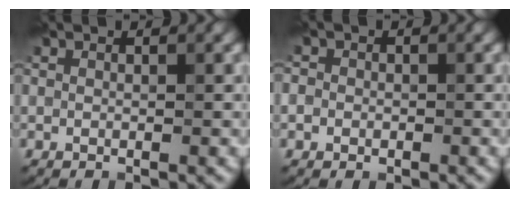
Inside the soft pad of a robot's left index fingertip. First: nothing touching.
{"total": 2.2, "force": [0.2, 2.0, 0.9], "torque": [0.004, 0.017, -0.021]}